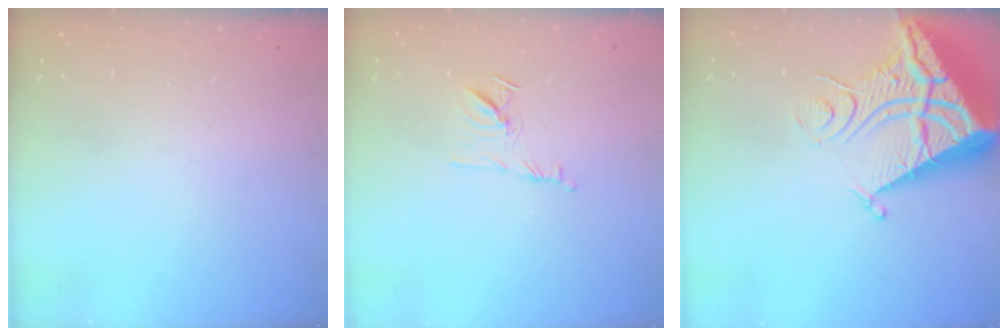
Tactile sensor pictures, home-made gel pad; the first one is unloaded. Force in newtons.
{"total": 8.2, "press": 8.1, "slide": 1.2}
{"total": 12.2, "press": 12.1, "slide": 1.3}